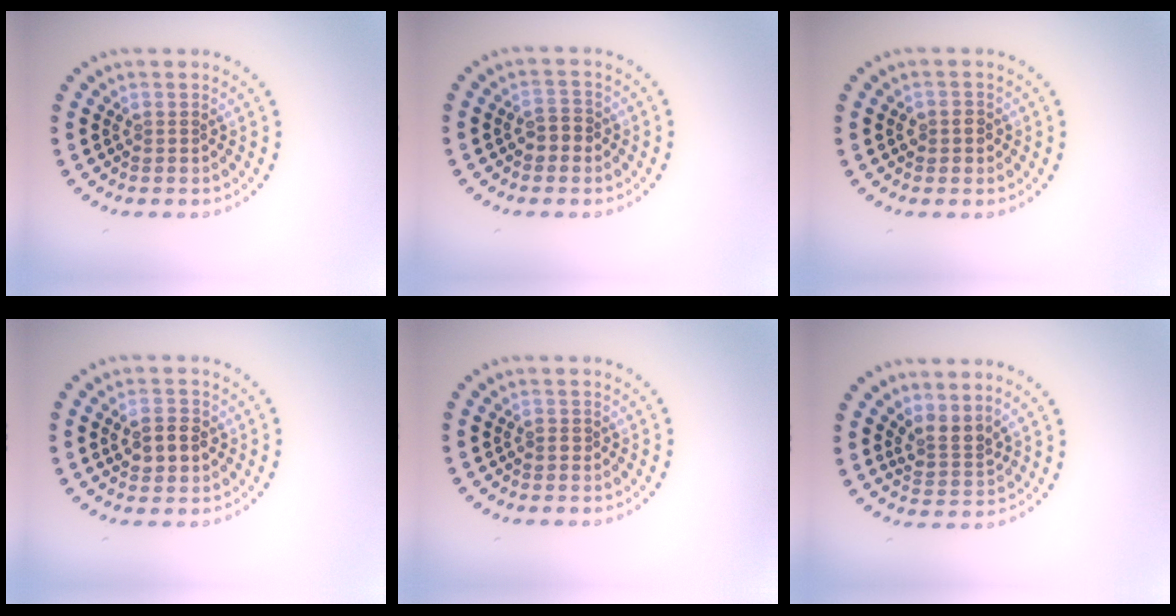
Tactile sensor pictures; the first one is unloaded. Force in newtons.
{"total": 1.9, "press": 1.7, "slide": 0.7}
{"total": 1.5, "press": 1.4, "slide": 0.5}
{"total": 2.9, "press": 2.9, "slide": 0.2}
{"total": 0.5, "press": 0.3, "slide": 0.4}
{"total": 2.5, "press": 1.9, "slide": 1.6}